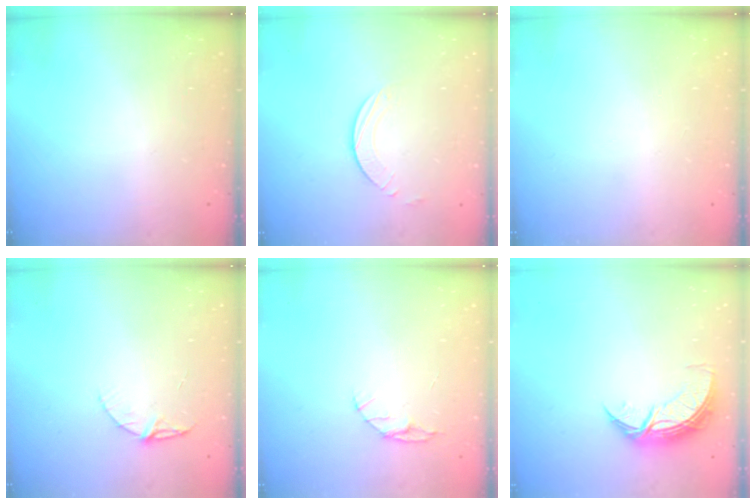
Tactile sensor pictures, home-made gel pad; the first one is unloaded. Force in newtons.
{"total": 2.3, "press": 2.3, "slide": 0.2}
{"total": 0.0}
{"total": 7.0, "press": 6.9, "slide": 0.6}
{"total": 4.9, "press": 4.8, "slide": 0.6}
{"total": 9.6, "press": 9.6, "slide": 1.0}